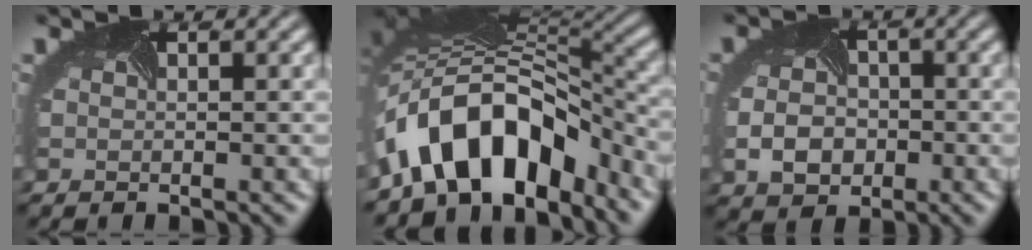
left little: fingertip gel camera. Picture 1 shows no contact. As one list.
[{"total": 10.3, "force": [-5.0, 6.0, 6.6], "torque": [-0.108, 0.017, -0.095]}, {"total": 3.2, "force": [-0.9, 2.7, 1.5], "torque": [-0.037, -0.002, -0.023]}]